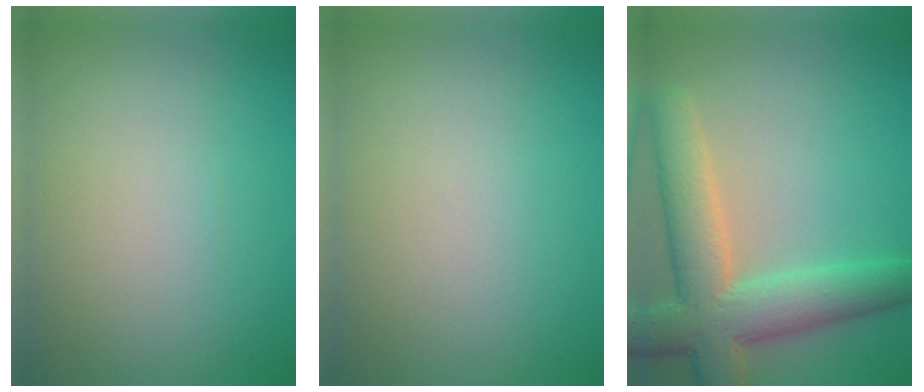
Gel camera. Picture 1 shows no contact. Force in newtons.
{"total": 0.0}
{"total": 8.1, "press": 8.1, "slide": 0.8}